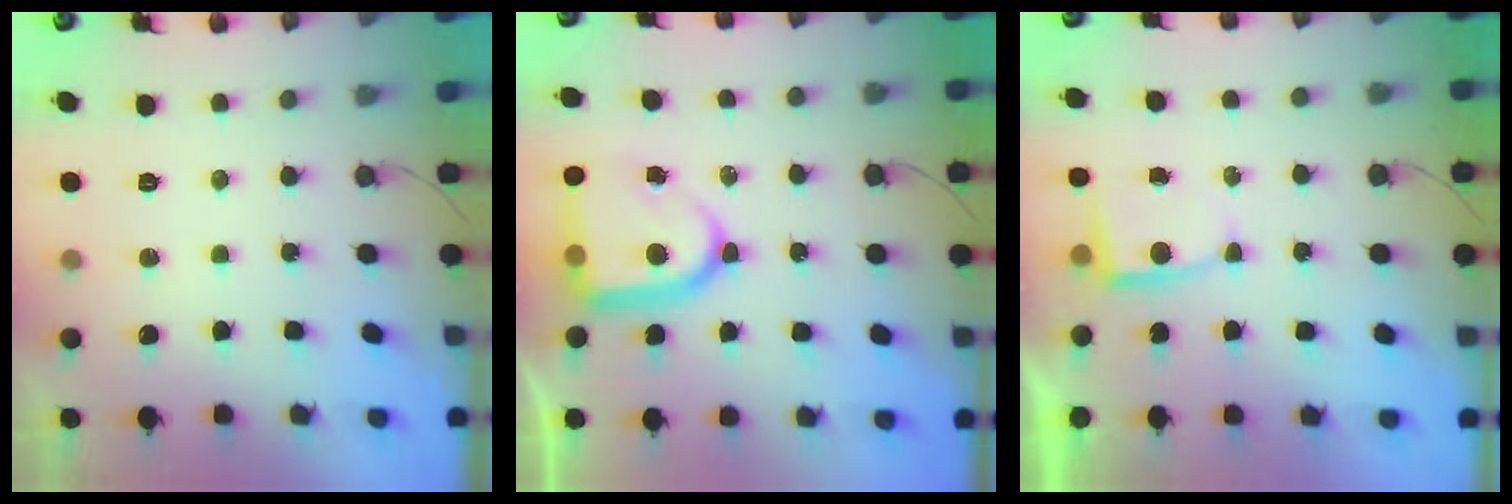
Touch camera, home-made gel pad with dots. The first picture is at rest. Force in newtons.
{"total": 13.8, "press": 13.7, "slide": 1.4}
{"total": 2.2, "press": 2.2, "slide": 0.3}